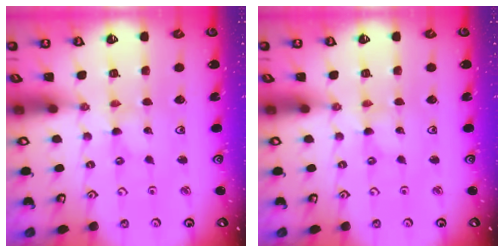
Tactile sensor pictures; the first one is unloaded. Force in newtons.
{"total": 0.0}